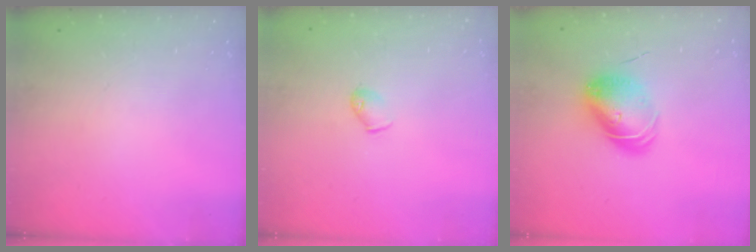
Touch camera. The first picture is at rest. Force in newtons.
{"total": 4.1, "press": 4.0, "slide": 0.8}
{"total": 10.3, "press": 10.3, "slide": 0.8}